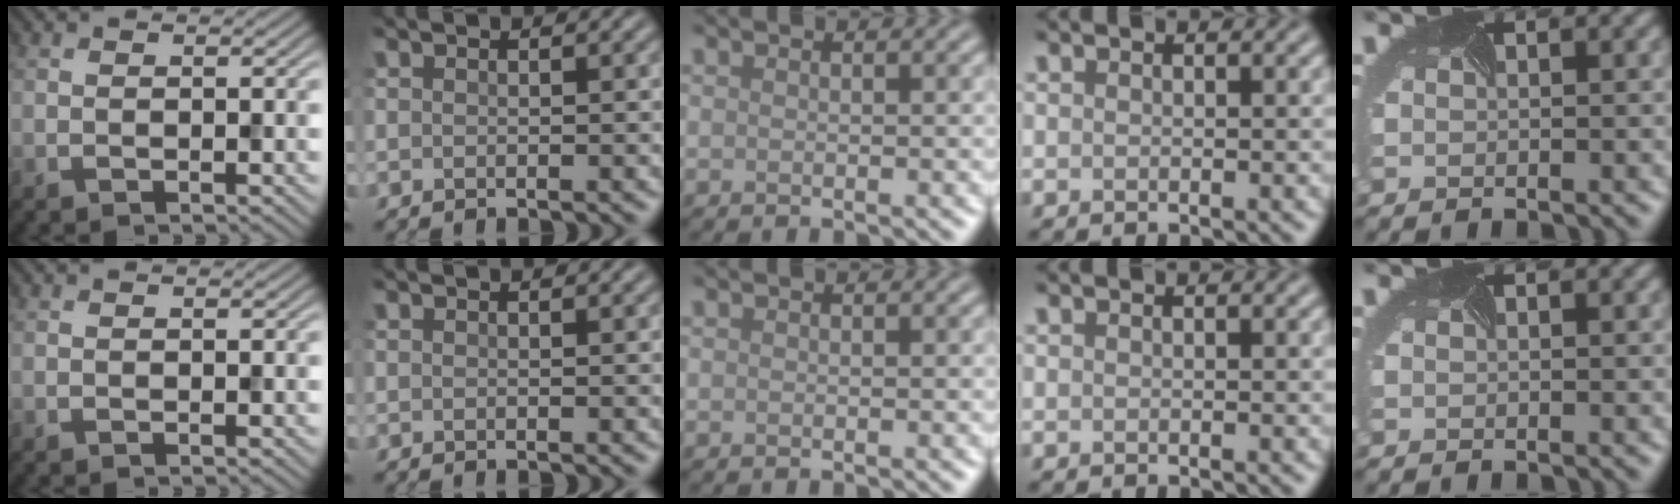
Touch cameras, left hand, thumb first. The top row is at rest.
{}